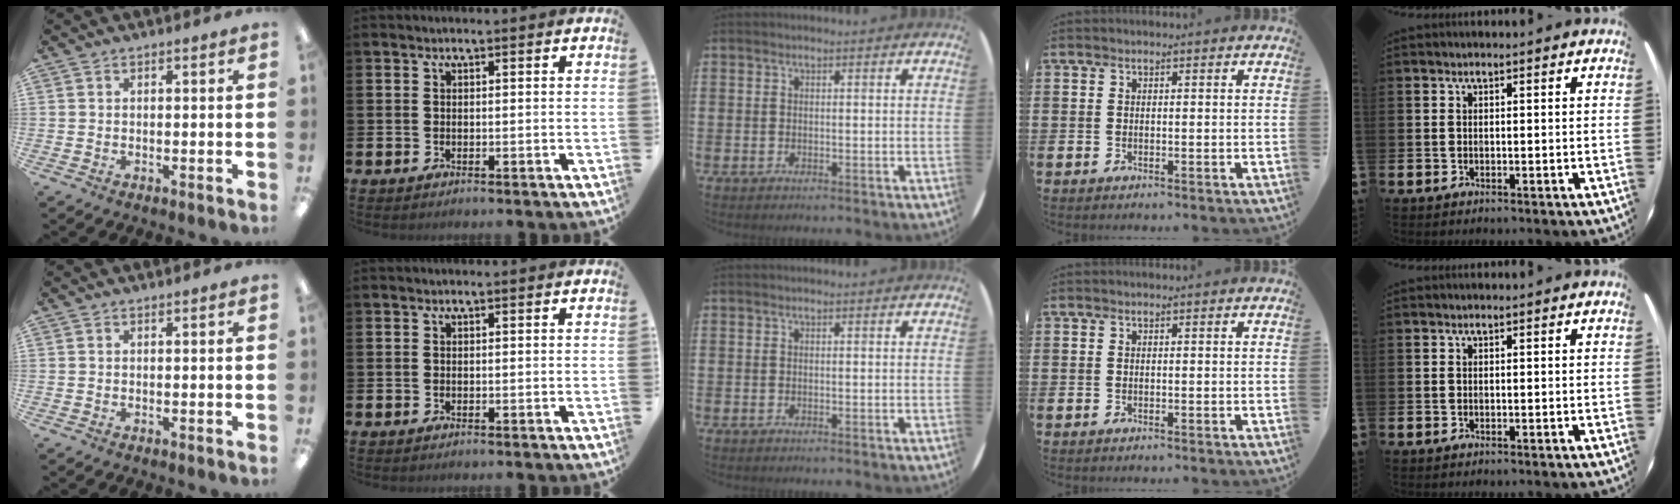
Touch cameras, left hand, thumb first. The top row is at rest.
{}